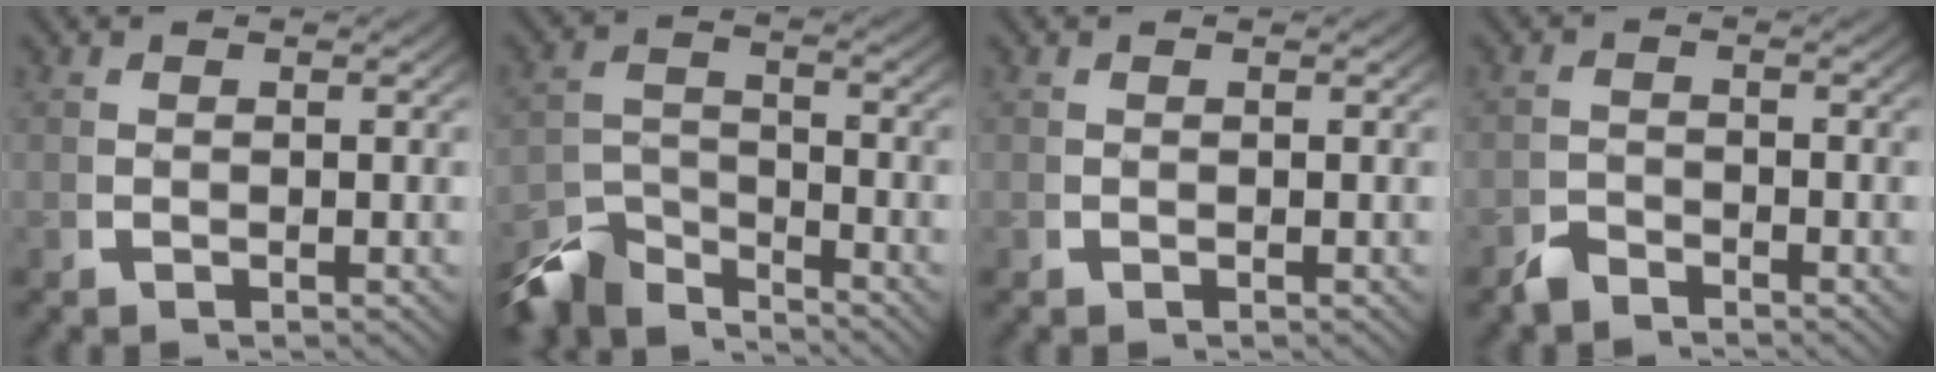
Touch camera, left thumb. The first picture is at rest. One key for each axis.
{"total": 6.9, "fx": -5.4, "fy": 3.1, "fz": 3.1, "tx": -0.043, "ty": -0.027, "tz": -0.092}
{"total": 0.0}
{"total": 2.0, "fx": -1.9, "fy": 0.5, "fz": 0.1, "tx": 0.002, "ty": -0.011, "tz": -0.036}